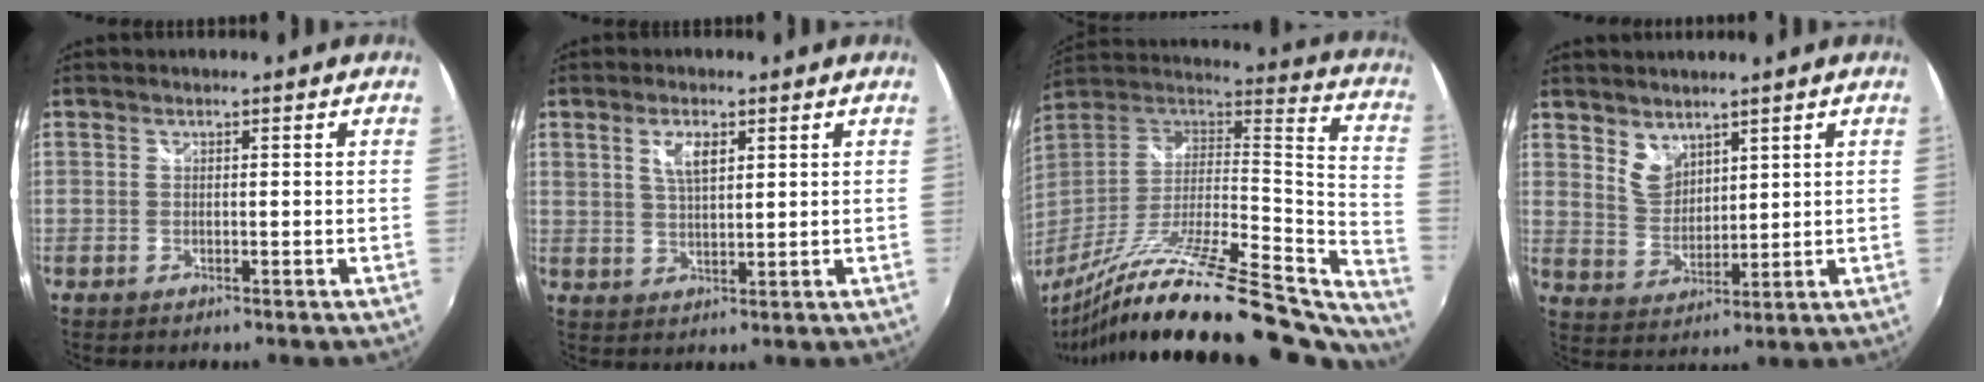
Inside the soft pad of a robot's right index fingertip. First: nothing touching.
{"total": 4.8, "force": [2.2, 2.0, 3.8], "torque": [-0.067, 0.002, 0.041]}
{"total": 33.6, "force": [-26.9, 6.3, 19.2], "torque": [-0.256, -0.053, -0.417]}
{"total": 5.4, "force": [4.0, 3.0, 2.0], "torque": [-0.026, 0.000, 0.082]}